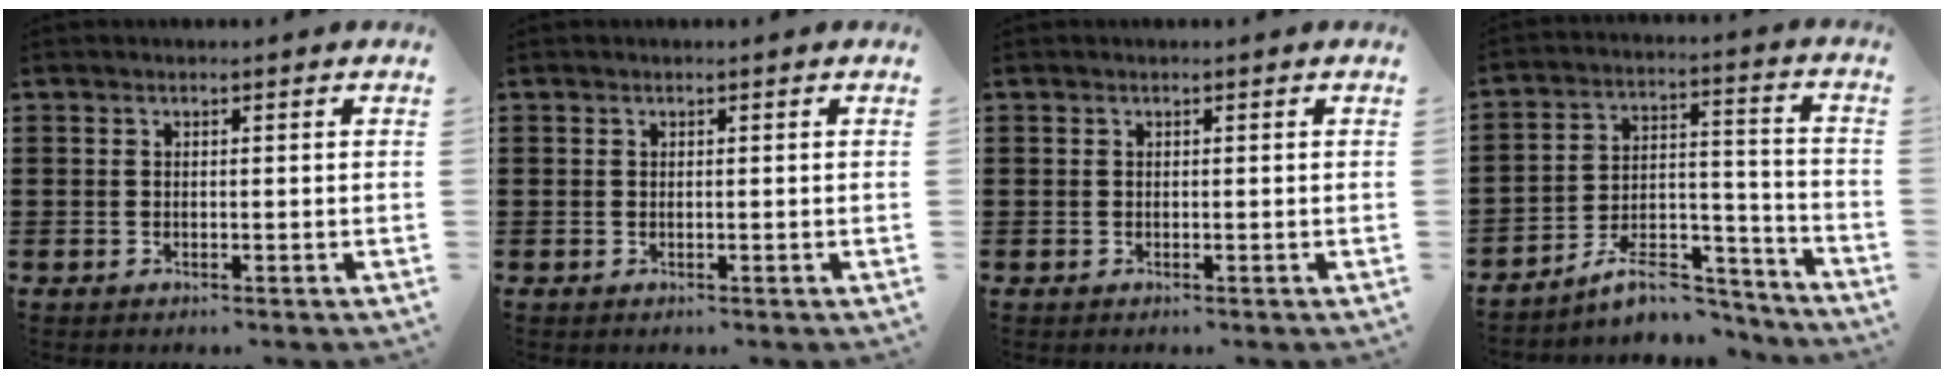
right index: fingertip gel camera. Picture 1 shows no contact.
{"total": 0.0}
{"total": 0.0}
{"total": 9.5, "force": [-8.0, 3.4, 3.8], "torque": [-0.058, 0.027, -0.147]}